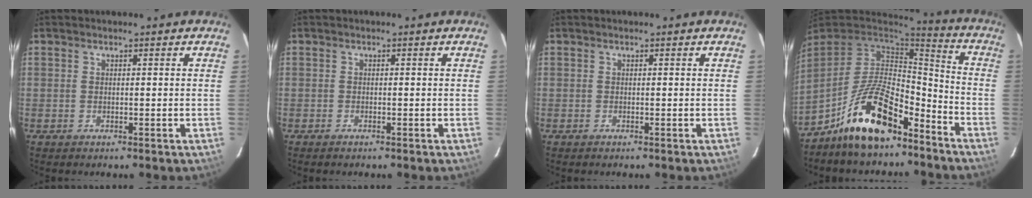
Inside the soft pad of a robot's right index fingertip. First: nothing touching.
{"total": 0.7, "force": [-0.6, 0.2, 0.2], "torque": [-0.006, -0.001, -0.012]}
{"total": 0.0}
{"total": 17.2, "force": [-11.4, 6.9, 10.9], "torque": [-0.224, 0.011, -0.201]}